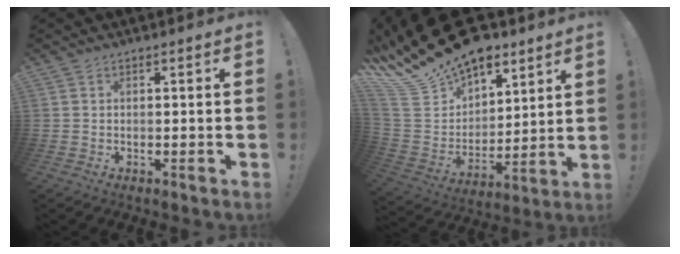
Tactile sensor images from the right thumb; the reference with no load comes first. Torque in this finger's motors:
{"motor_torque": [0.50, 2.79, 0.84, 0.91, 0.26]}